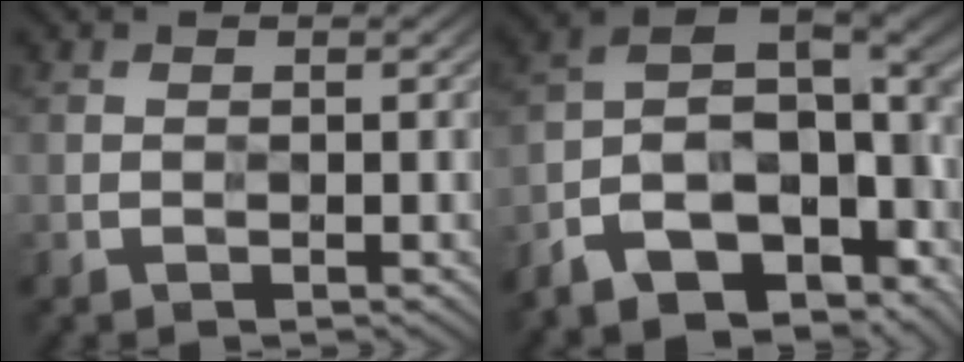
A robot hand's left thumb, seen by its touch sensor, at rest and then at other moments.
{"total": 15.0, "force": [-6.8, 6.7, 11.5], "torque": [-0.244, -0.019, -0.101]}